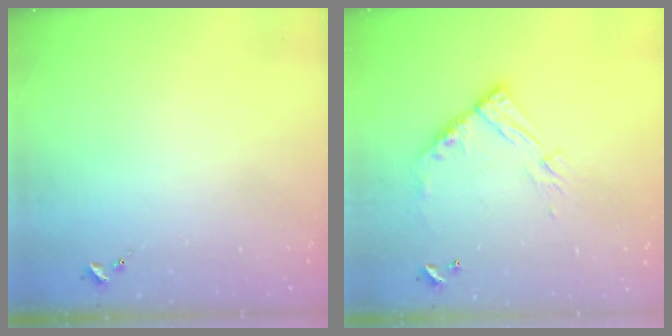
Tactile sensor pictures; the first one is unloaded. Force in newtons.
{"total": 11.8, "press": 11.7, "slide": 1.0}